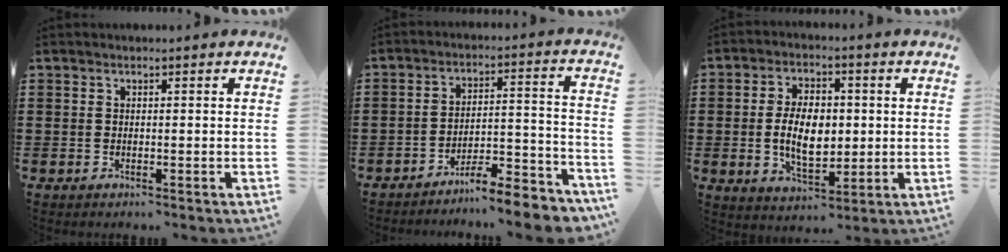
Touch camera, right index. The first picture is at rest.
{"total": 6.9, "force": [-6.7, 0.1, 1.8], "torque": [-0.020, 0.004, -0.129]}
{"total": 8.3, "force": [0.0, 4.8, 6.8], "torque": [-0.134, 0.002, -0.008]}